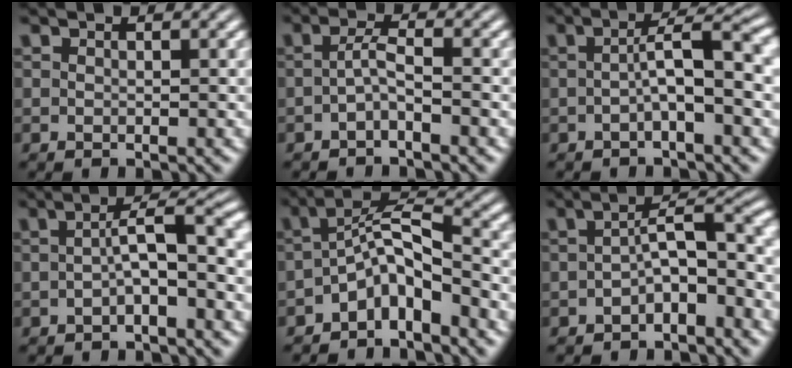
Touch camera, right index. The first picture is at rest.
{"total": 1.8, "force": [-1.2, -0.6, 1.2], "torque": [-0.018, -0.005, -0.018]}
{"total": 3.6, "force": [-0.5, -1.0, 3.4], "torque": [-0.041, 0.010, -0.010]}
{"total": 3.1, "force": [-0.6, -0.8, 2.9], "torque": [-0.032, 0.009, -0.010]}
{"total": 4.7, "force": [-1.9, 2.3, 3.6], "torque": [-0.052, -0.018, -0.030]}
{"total": 3.4, "force": [-1.2, 0.1, 3.1], "torque": [-0.033, -0.006, -0.013]}